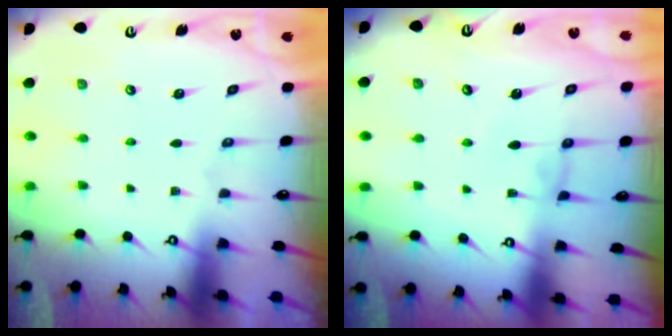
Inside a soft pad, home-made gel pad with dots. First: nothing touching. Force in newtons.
{"total": 0.8, "press": 0.6, "slide": 0.5}